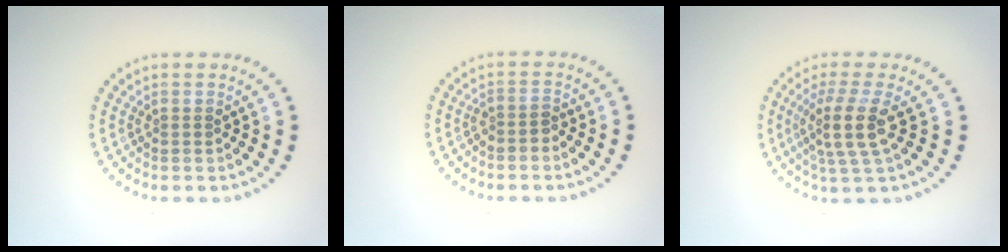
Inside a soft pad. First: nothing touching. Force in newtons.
{"total": 1.3, "press": 1.1, "slide": 0.7}
{"total": 3.6, "press": 2.9, "slide": 2.2}